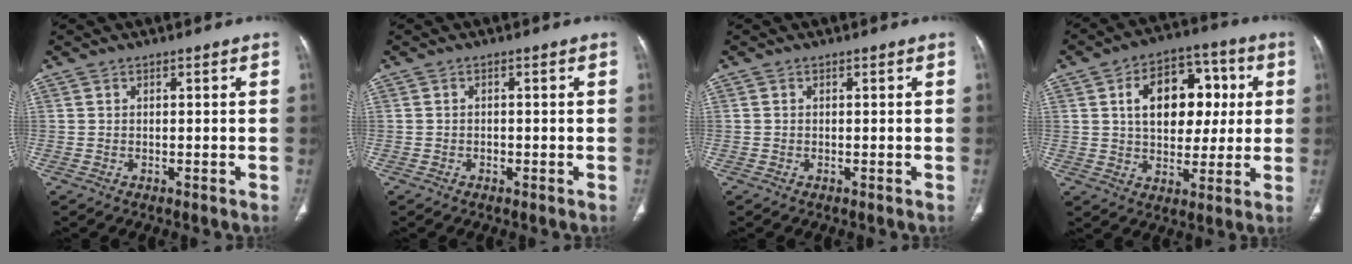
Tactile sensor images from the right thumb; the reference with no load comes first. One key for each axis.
{"total": 0.8, "fx": -0.4, "fy": 0.6, "fz": 0.3, "tx": -0.005, "ty": 0.003, "tz": -0.007}
{"total": 0.0}
{"total": 16.0, "fx": 3.2, "fy": 10.8, "fz": 11.4, "tx": -0.130, "ty": 0.016, "tz": 0.050}